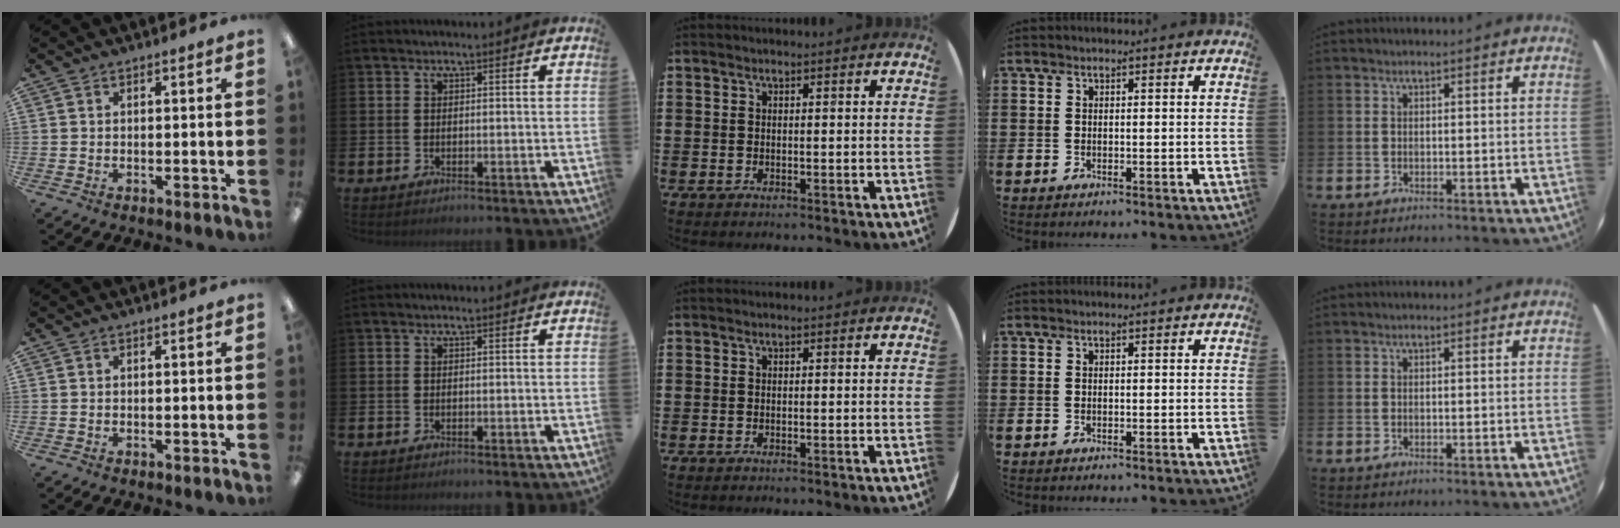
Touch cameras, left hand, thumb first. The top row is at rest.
{}